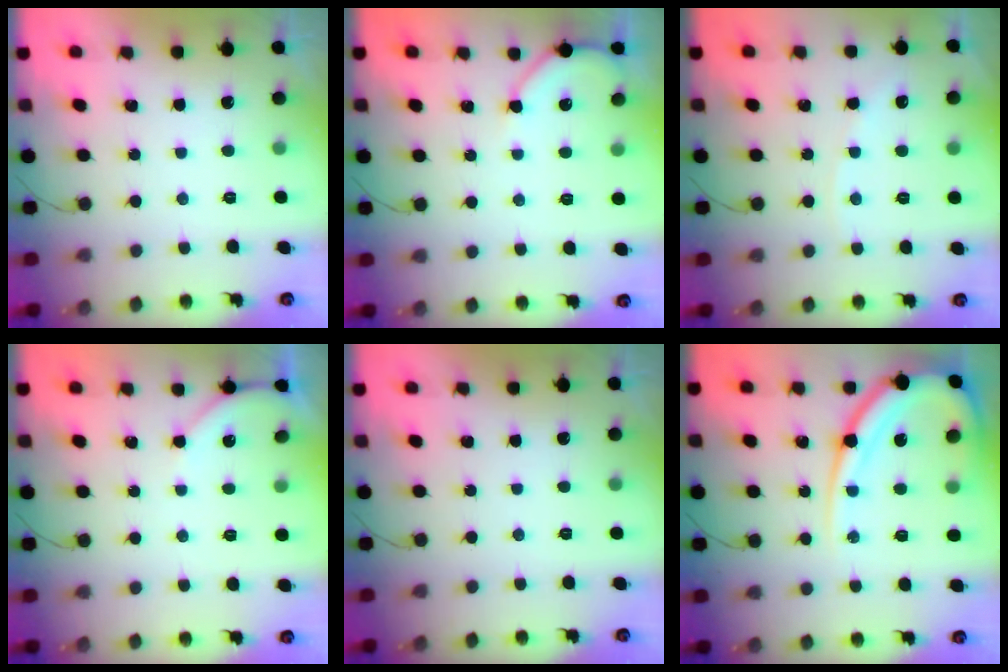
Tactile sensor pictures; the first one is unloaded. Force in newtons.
{"total": 4.6, "press": 4.5, "slide": 0.7}
{"total": 2.4, "press": 2.4, "slide": 0.4}
{"total": 4.7, "press": 4.7, "slide": 0.6}
{"total": 0.0}
{"total": 16.7, "press": 16.6, "slide": 1.8}